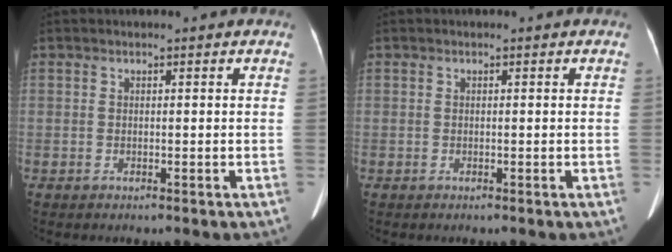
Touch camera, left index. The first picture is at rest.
{"total": 0.0}